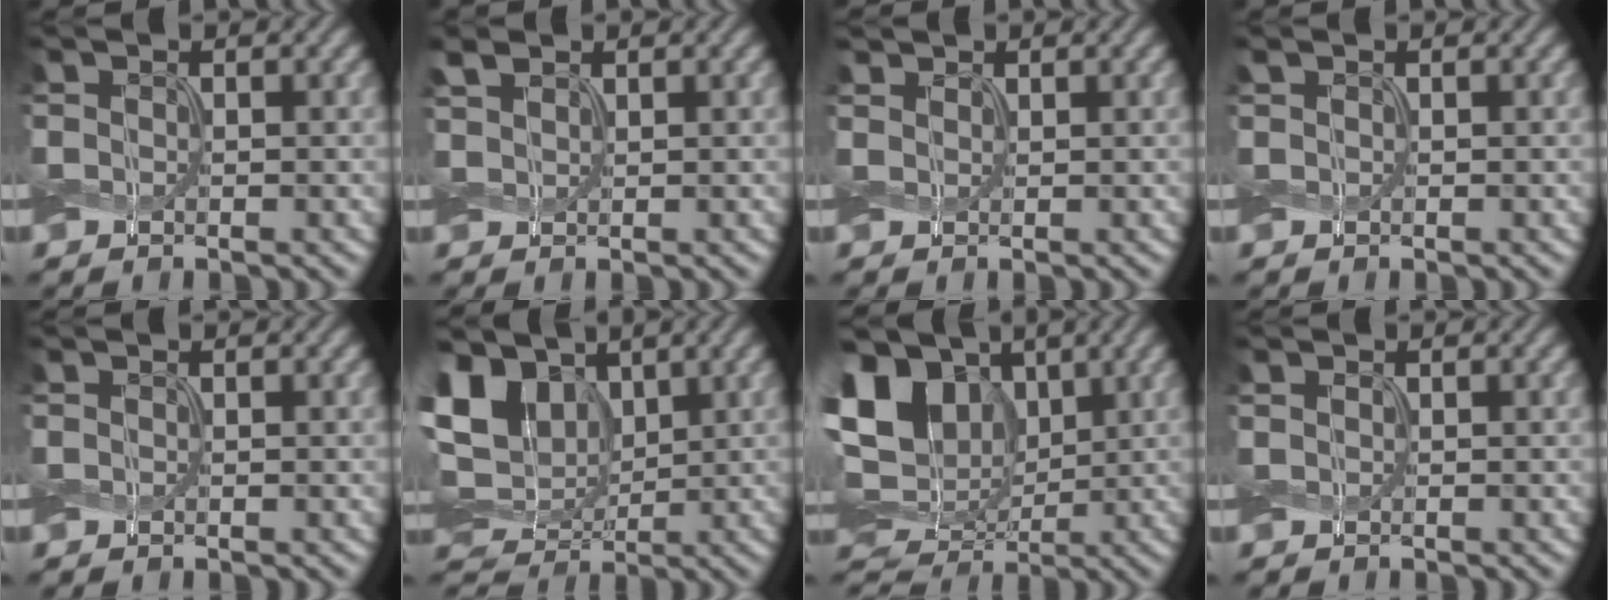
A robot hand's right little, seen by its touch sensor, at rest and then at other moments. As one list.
[{"total": 1.9, "force": [1.2, 1.0, 1.1], "torque": [-0.031, 0.007, 0.025]}, {"total": 1.0, "force": [0.8, 0.5, 0.2], "torque": [-0.007, 0.005, 0.015]}, {"total": 0.6, "force": [0.4, 0.3, 0.4], "torque": [-0.007, 0.002, 0.008]}, {"total": 0.0}, {"total": 12.6, "force": [3.5, 9.1, 7.9], "torque": [-0.182, 0.027, 0.049]}, {"total": 14.8, "force": [4.1, 11.2, 8.9], "torque": [-0.211, 0.034, 0.053]}, {"total": 0.0}]